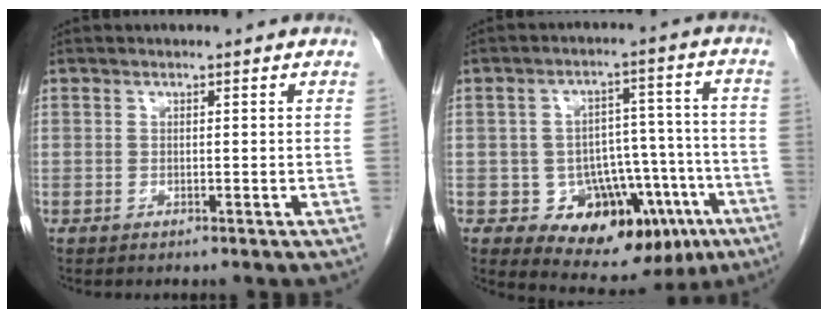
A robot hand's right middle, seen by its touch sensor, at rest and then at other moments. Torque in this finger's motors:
{"motor_torque": [0.51, -1.03, 0.09, 0.02]}